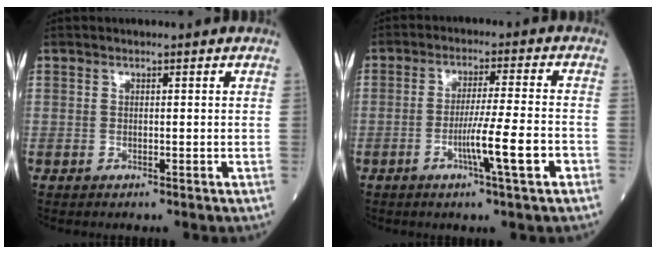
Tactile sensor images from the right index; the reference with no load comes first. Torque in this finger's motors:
{"motor_torque": [0.94, -0.23, 0.15, 0.05]}